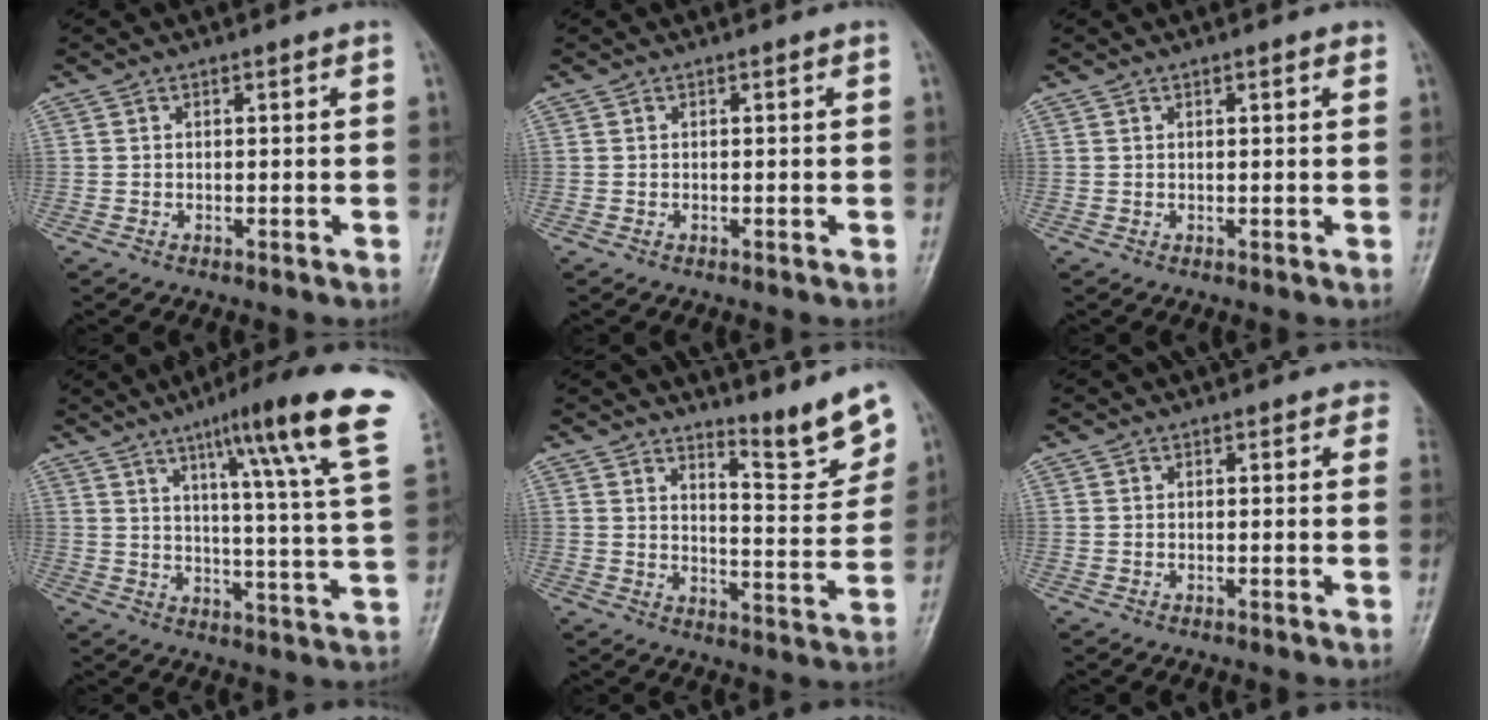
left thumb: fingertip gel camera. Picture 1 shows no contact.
{"total": 0.0}
{"total": 1.2, "force": [0.7, 0.4, 0.9], "torque": [-0.012, 0.000, 0.006]}
{"total": 21.1, "force": [11.6, 1.6, 17.5], "torque": [-0.229, -0.038, 0.150]}
{"total": 8.2, "force": [6.9, 0.5, 4.3], "torque": [-0.048, -0.073, 0.109]}
{"total": 1.6, "force": [0.9, 1.1, 0.7], "torque": [0.016, -0.002, -0.004]}